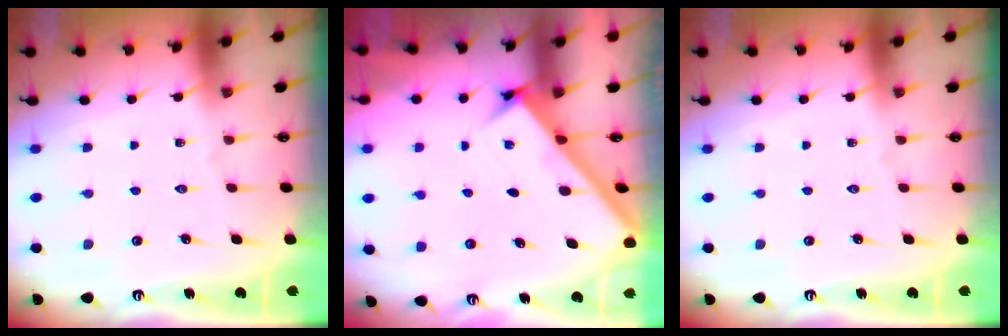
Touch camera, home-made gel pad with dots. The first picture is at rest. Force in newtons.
{"total": 2.6, "press": 2.6, "slide": 0.3}
{"total": 0.0}